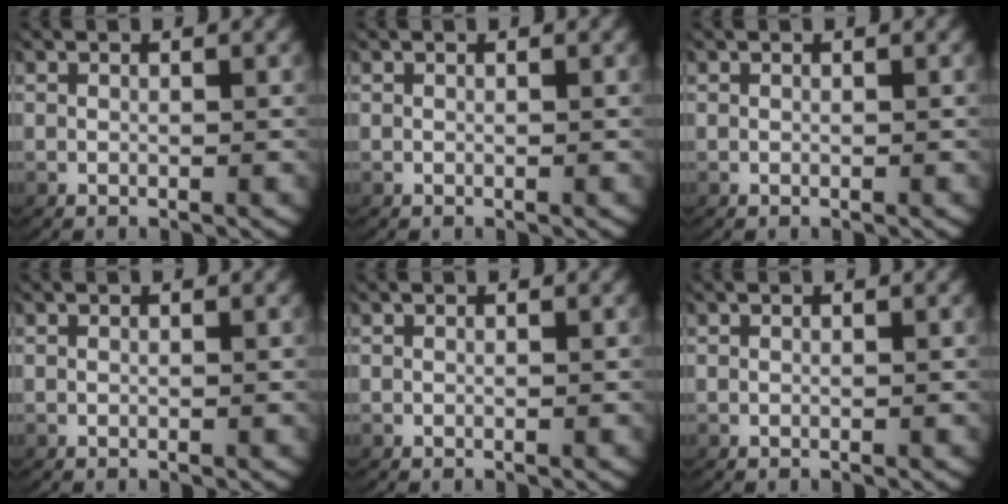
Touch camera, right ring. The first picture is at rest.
{"total": 0.0}
{"total": 0.0}
{"total": 0.0}
{"total": 0.0}
{"total": 0.0}